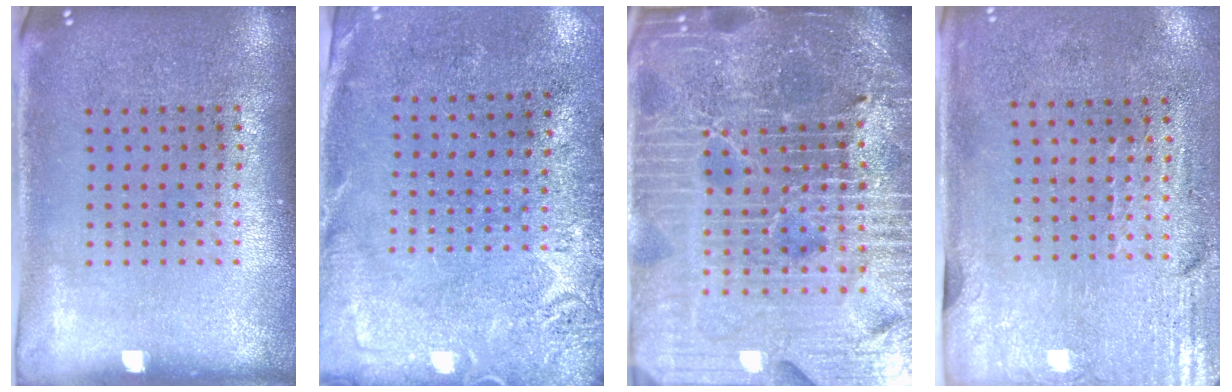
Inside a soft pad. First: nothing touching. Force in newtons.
{"total": 2.7, "press": 2.3, "slide": 1.5}
{"total": 7.3, "press": 6.3, "slide": 3.7}
{"total": 3.0, "press": 2.5, "slide": 1.6}